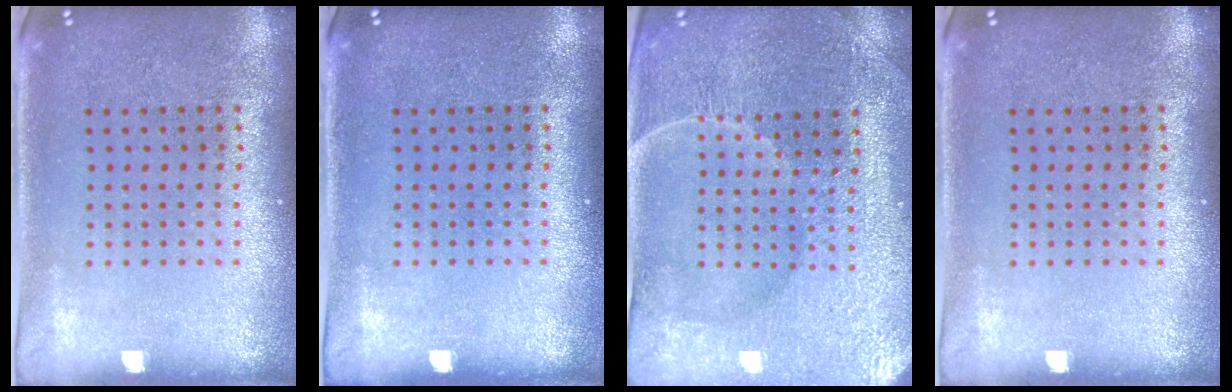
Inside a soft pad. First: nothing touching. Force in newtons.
{"total": 0.0}
{"total": 4.3, "press": 4.1, "slide": 1.3}
{"total": 0.0}